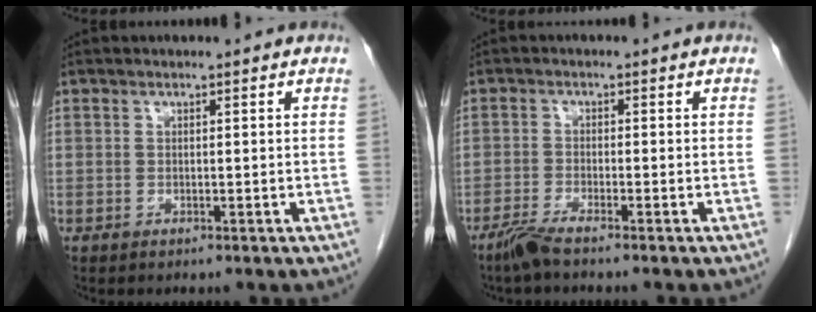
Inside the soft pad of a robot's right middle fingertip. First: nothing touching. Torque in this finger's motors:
{"motor_torque": [-0.21, -0.21, 0.04, 0.03]}